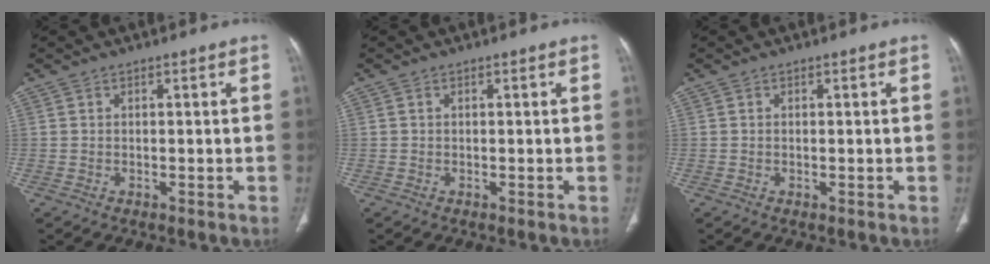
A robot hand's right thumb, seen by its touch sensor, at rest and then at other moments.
{"total": 0.0}
{"total": 0.0}